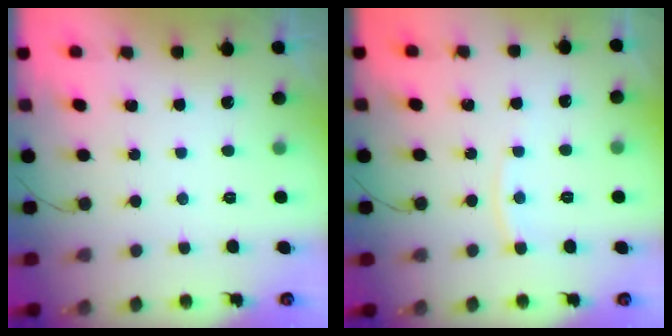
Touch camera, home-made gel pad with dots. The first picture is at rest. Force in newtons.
{"total": 3.9, "press": 3.9, "slide": 0.3}